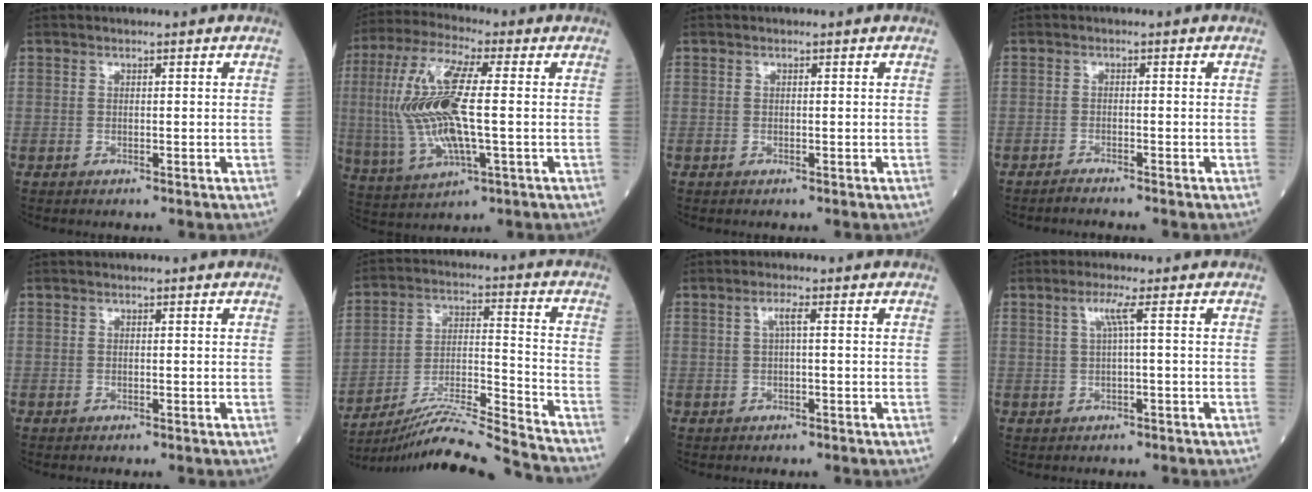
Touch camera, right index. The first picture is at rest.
{"total": 15.5, "force": [0.3, 3.3, 15.2], "torque": [-0.338, 0.006, 0.008]}
{"total": 0.0}
{"total": 1.4, "force": [-1.3, -0.3, 0.3], "torque": [-0.005, -0.001, -0.021]}
{"total": 0.0}
{"total": 18.5, "force": [-17.6, -2.4, 5.3], "torque": [-0.098, -0.008, -0.288]}
{"total": 1.7, "force": [0.3, 0.0, 1.7], "torque": [-0.032, 0.004, 0.003]}
{"total": 2.4, "force": [0.6, -0.6, 2.2], "torque": [-0.049, 0.005, 0.014]}